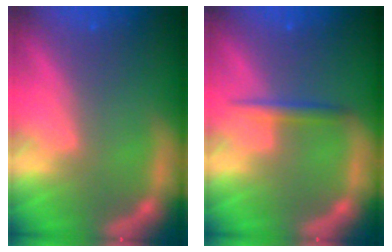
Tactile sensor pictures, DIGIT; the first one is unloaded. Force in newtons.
{"total": 1.9}